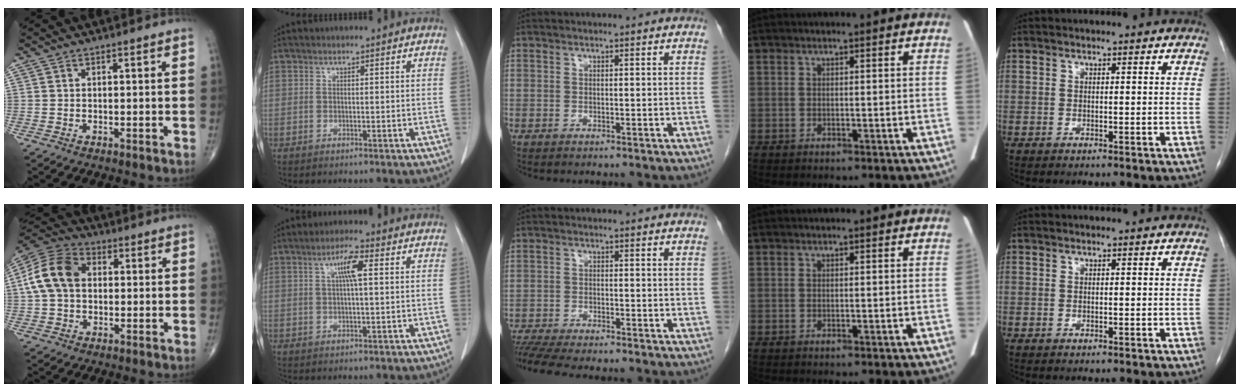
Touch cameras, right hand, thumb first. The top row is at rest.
{"thumb": {"total": 11.6, "force": [1.1, 8.4, 7.9], "torque": [-0.153, 0.030, 0.010]}, "index": {"total": 4.6, "force": [1.3, 0.5, 4.4], "torque": [-0.082, 0.006, 0.022]}, "middle": {"total": 10.6, "force": [-9.4, 1.1, 4.7], "torque": [-0.070, -0.011, -0.144]}}